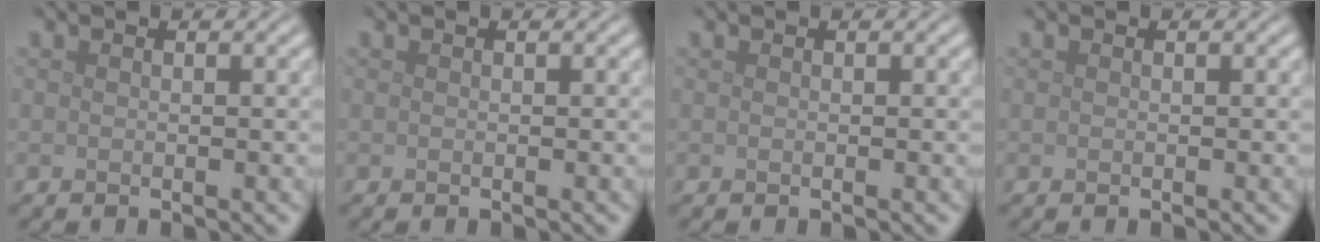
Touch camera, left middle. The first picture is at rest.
{"total": 0.0}
{"total": 0.0}
{"total": 0.0}